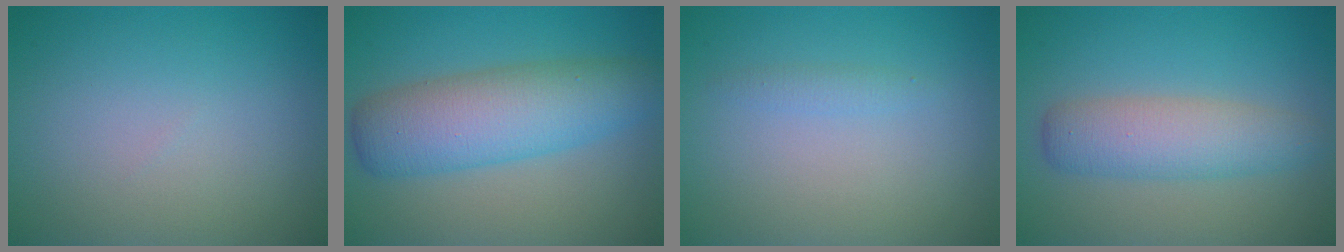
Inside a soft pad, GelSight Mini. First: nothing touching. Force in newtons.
{"total": 7.2, "press": 7.2, "slide": 0.1}
{"total": 0.9, "press": 0.9, "slide": 0.0}
{"total": 4.4, "press": 4.3, "slide": 0.1}